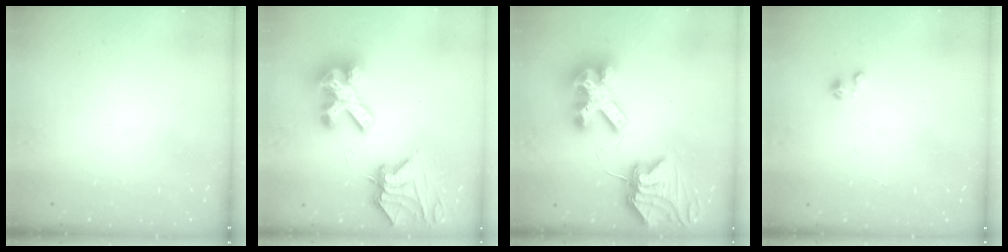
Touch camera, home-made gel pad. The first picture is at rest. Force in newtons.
{"total": 14.5, "press": 14.3, "slide": 1.8}
{"total": 14.5, "press": 14.4, "slide": 1.7}
{"total": 0.0}